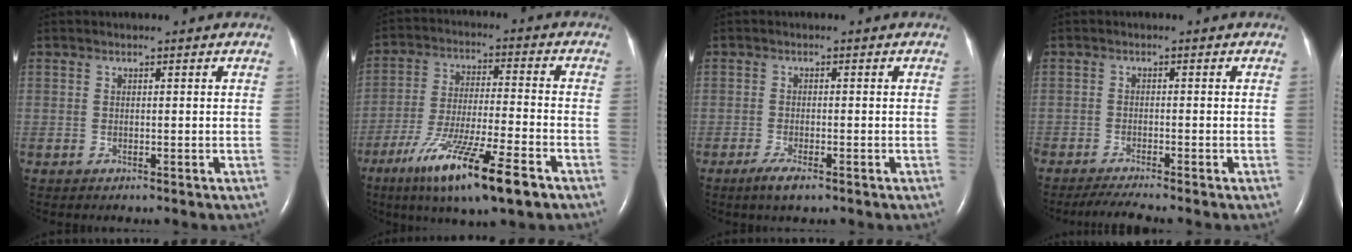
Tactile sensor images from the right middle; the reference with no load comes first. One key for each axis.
{"total": 15.4, "fx": -9.0, "fy": 1.0, "fz": 12.4, "tx": -0.229, "ty": -0.038, "tz": -0.156}
{"total": 2.7, "fx": -1.7, "fy": 0.4, "fz": 2.0, "tx": -0.044, "ty": -0.007, "tz": -0.035}
{"total": 4.0, "fx": -3.5, "fy": -0.5, "fz": 2.0, "tx": -0.039, "ty": -0.014, "tz": -0.063}